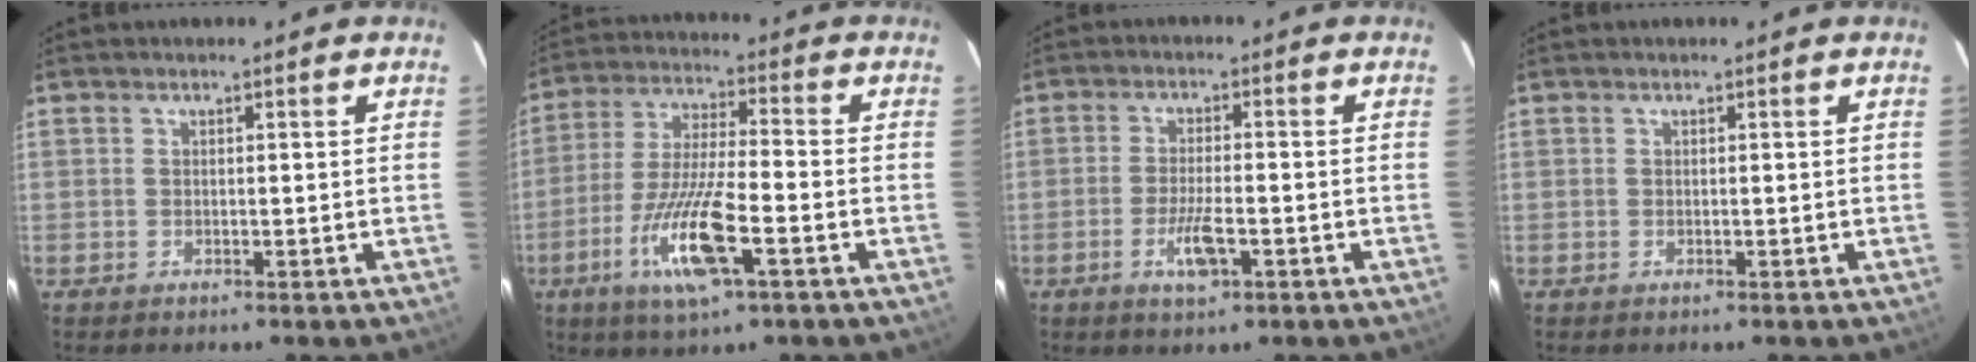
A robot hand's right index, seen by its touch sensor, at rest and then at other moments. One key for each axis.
{"total": 13.0, "fx": -5.2, "fy": 1.6, "fz": 11.8, "tx": -0.235, "ty": -0.020, "tz": -0.095}
{"total": 4.8, "fx": -1.9, "fy": 1.0, "fz": 4.3, "tx": -0.085, "ty": -0.004, "tz": -0.032}
{"total": 0.0}